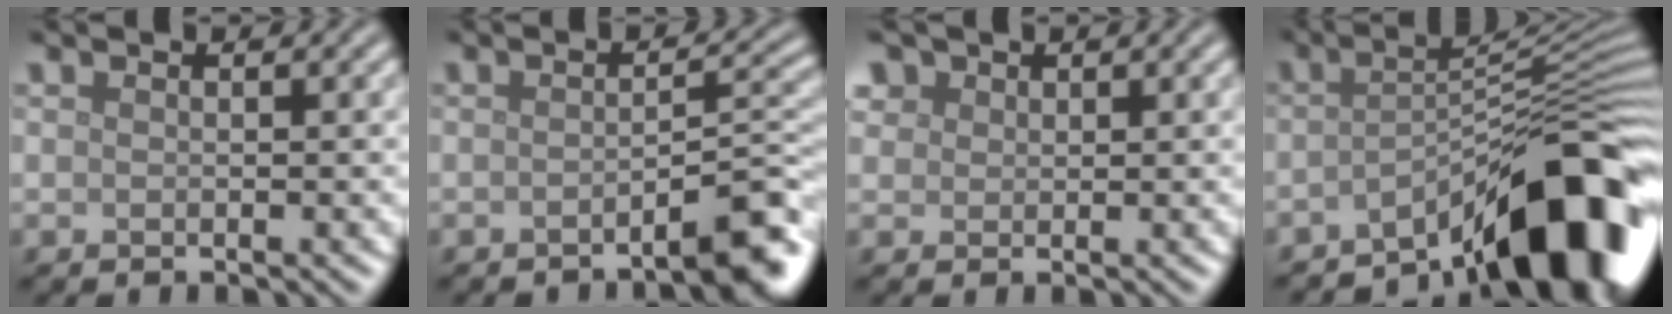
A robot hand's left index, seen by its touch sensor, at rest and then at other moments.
{"total": 4.2, "force": [-2.5, 0.7, 3.3], "torque": [-0.038, 0.015, -0.042]}
{"total": 2.6, "force": [1.5, 1.9, 0.8], "torque": [-0.024, 0.005, 0.025]}
{"total": 11.9, "force": [-6.6, 3.0, 9.4], "torque": [-0.111, 0.014, -0.112]}